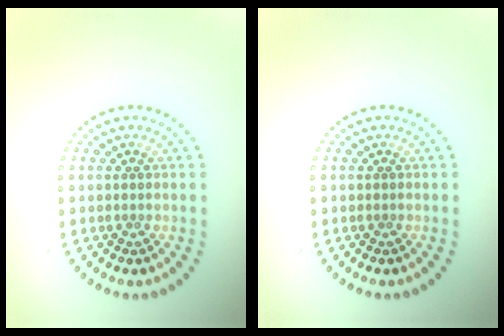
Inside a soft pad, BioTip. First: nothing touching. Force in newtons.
{"total": 0.0}